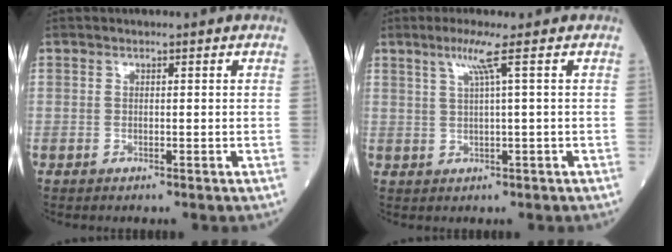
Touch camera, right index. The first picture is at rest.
{"total": 3.5, "force": [1.7, -1.1, 2.9], "torque": [-0.064, -0.001, 0.037]}